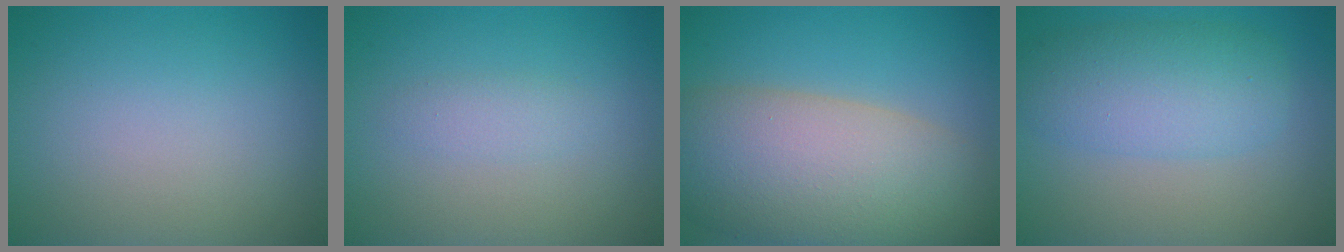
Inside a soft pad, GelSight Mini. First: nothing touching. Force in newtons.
{"total": 1.5, "press": 1.5, "slide": 0.1}
{"total": 11.8, "press": 11.7, "slide": 1.0}
{"total": 5.5, "press": 5.5, "slide": 0.1}